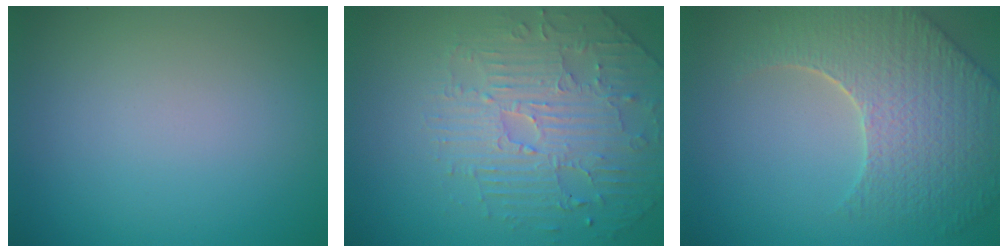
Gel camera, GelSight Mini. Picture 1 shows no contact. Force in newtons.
{"total": 4.2, "press": 4.1, "slide": 0.9}
{"total": 7.5, "press": 5.7, "slide": 4.9}